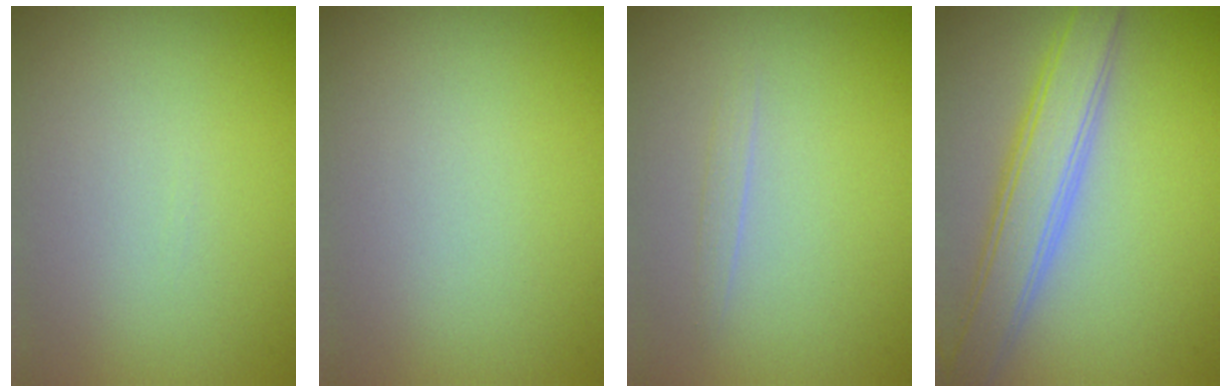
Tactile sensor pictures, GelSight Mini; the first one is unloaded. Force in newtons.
{"total": 0.0}
{"total": 0.7, "press": 0.7, "slide": 0.1}
{"total": 4.9, "press": 4.9, "slide": 0.3}